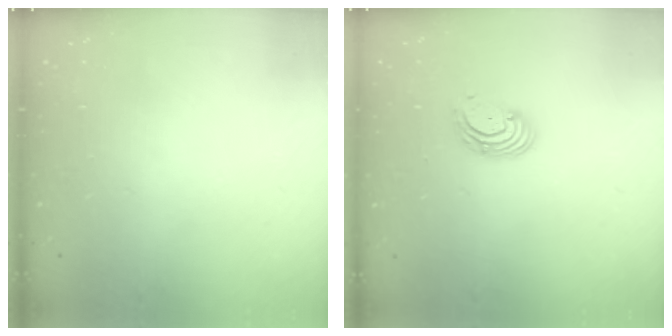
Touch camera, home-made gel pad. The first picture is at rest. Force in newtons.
{"total": 2.8, "press": 2.8, "slide": 0.2}